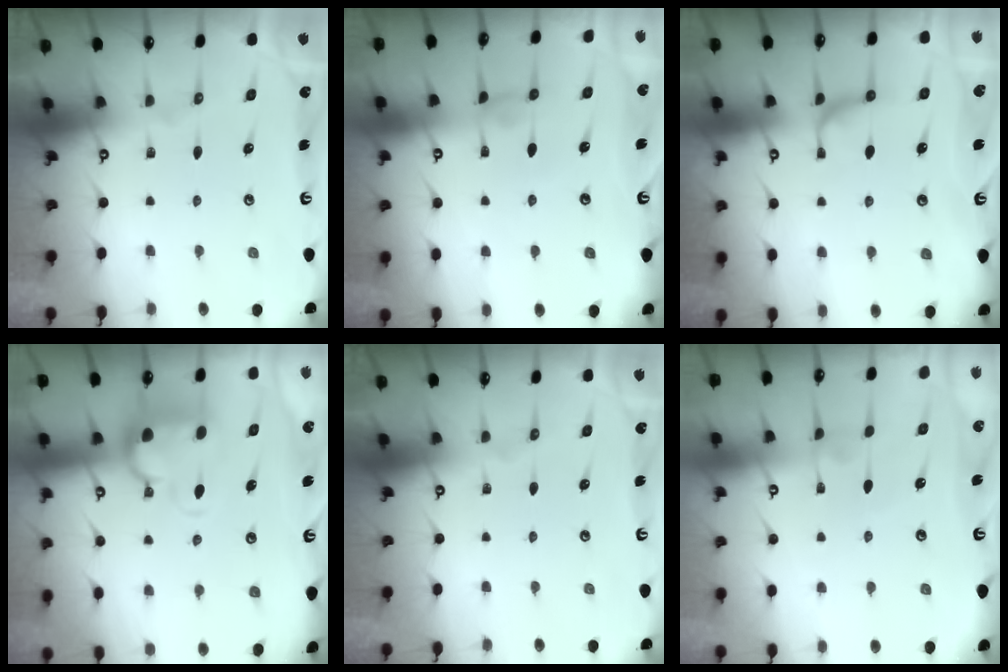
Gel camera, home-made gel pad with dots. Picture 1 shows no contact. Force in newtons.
{"total": 0.7, "press": 0.6, "slide": 0.4}
{"total": 2.0, "press": 1.8, "slide": 0.9}
{"total": 2.1, "press": 1.6, "slide": 1.3}
{"total": 0.0}
{"total": 4.2, "press": 4.2, "slide": 0.0}